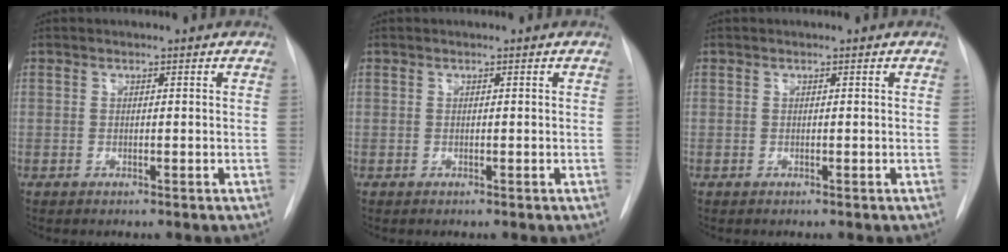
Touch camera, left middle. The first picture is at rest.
{"total": 0.0}
{"total": 0.0}